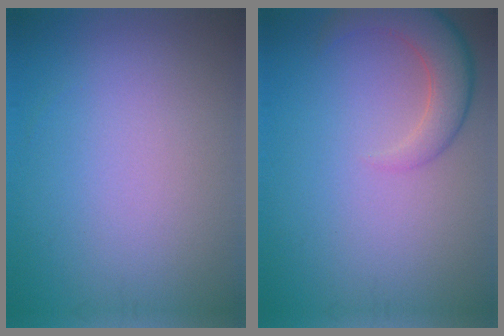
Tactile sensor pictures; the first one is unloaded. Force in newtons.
{"total": 4.1, "press": 4.1, "slide": 0.3}